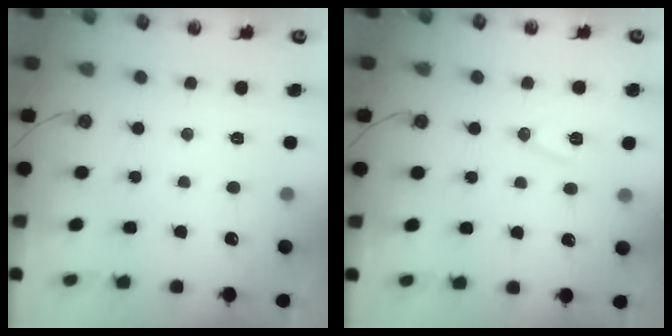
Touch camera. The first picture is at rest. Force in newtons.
{"total": 8.5, "press": 7.8, "slide": 3.5}